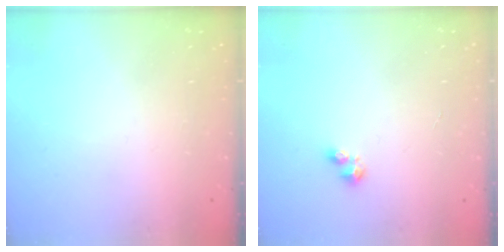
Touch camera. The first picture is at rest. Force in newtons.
{"total": 2.6, "press": 2.5, "slide": 0.3}